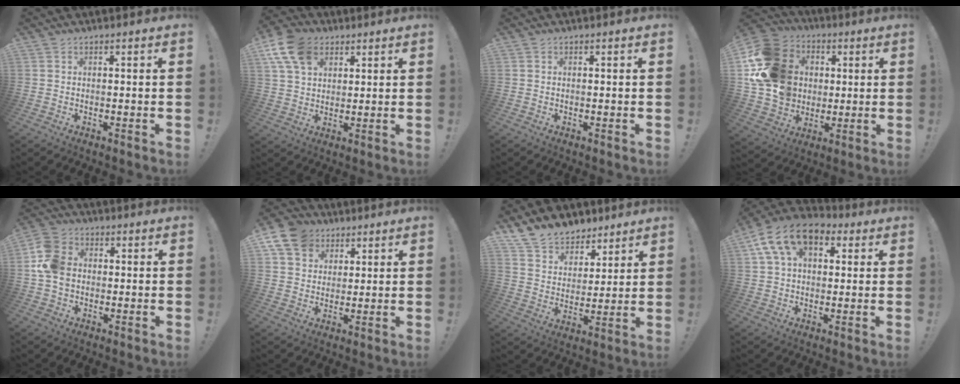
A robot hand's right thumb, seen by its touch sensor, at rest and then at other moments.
{"total": 12.9, "force": [5.9, 8.9, 7.2], "torque": [-0.136, -0.017, 0.115]}
{"total": 0.0}
{"total": 20.3, "force": [3.0, 17.0, 10.6], "torque": [-0.194, -0.004, 0.080]}
{"total": 10.5, "force": [-0.3, 8.2, 6.4], "torque": [-0.125, 0.014, -0.002]}
{"total": 11.0, "force": [5.3, 8.8, 4.1], "torque": [-0.067, -0.027, 0.108]}
{"total": 11.3, "force": [8.9, 6.6, 1.9], "torque": [-0.043, -0.069, 0.175]}
{"total": 14.6, "force": [6.1, 9.2, 9.6], "torque": [-0.172, -0.017, 0.114]}